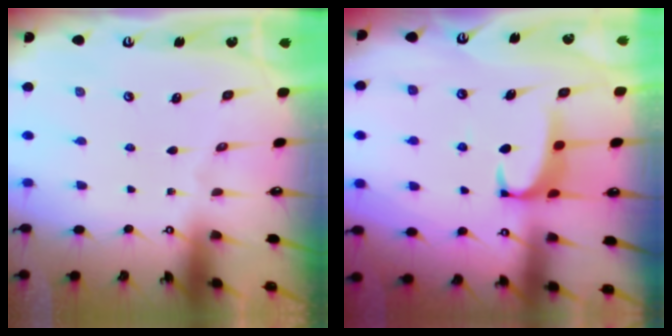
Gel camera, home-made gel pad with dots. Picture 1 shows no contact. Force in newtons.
{"total": 2.0, "press": 2.0, "slide": 0.3}